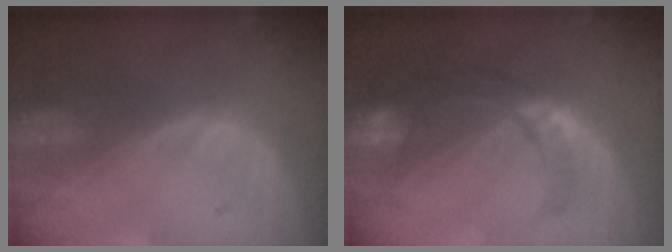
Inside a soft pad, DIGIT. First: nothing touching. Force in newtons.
{"total": 8.8, "press": 7.8, "slide": 4.0}